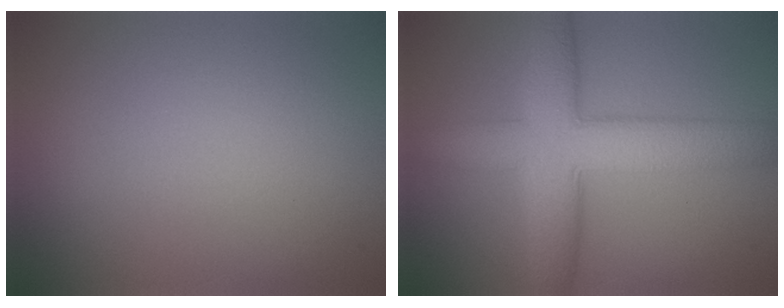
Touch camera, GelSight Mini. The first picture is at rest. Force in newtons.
{"total": 7.9, "press": 7.9, "slide": 0.2}